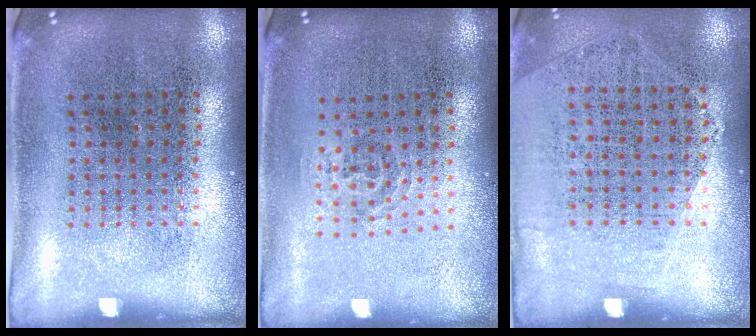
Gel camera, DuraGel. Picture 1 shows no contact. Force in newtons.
{"total": 0.9, "press": 0.6, "slide": 0.7}
{"total": 1.2, "press": 0.9, "slide": 0.7}